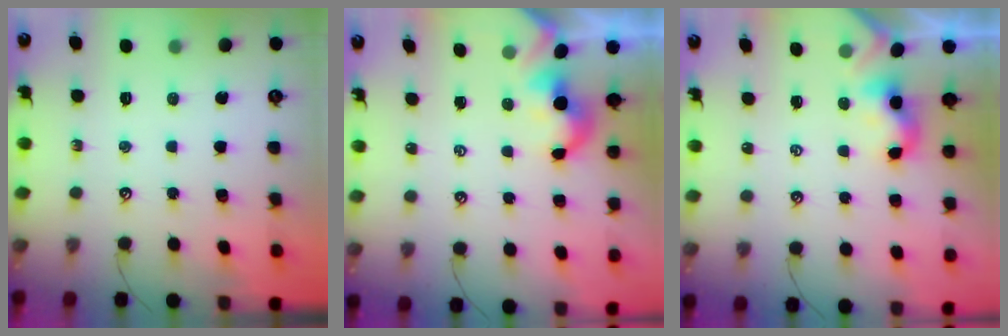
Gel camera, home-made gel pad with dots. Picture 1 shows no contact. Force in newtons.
{"total": 2.0, "press": 2.0, "slide": 0.4}
{"total": 2.2, "press": 2.2, "slide": 0.2}